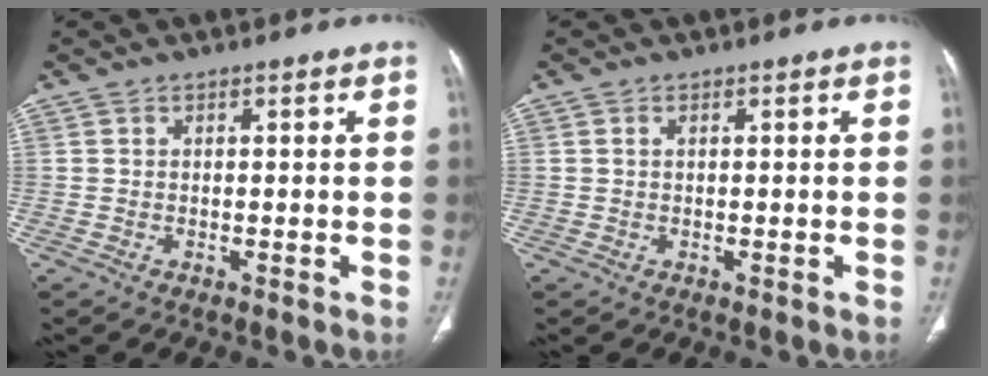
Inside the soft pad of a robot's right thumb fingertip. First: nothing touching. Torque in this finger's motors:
{"motor_torque": [-0.04, -0.08, -0.35, 0.37, 0.07]}